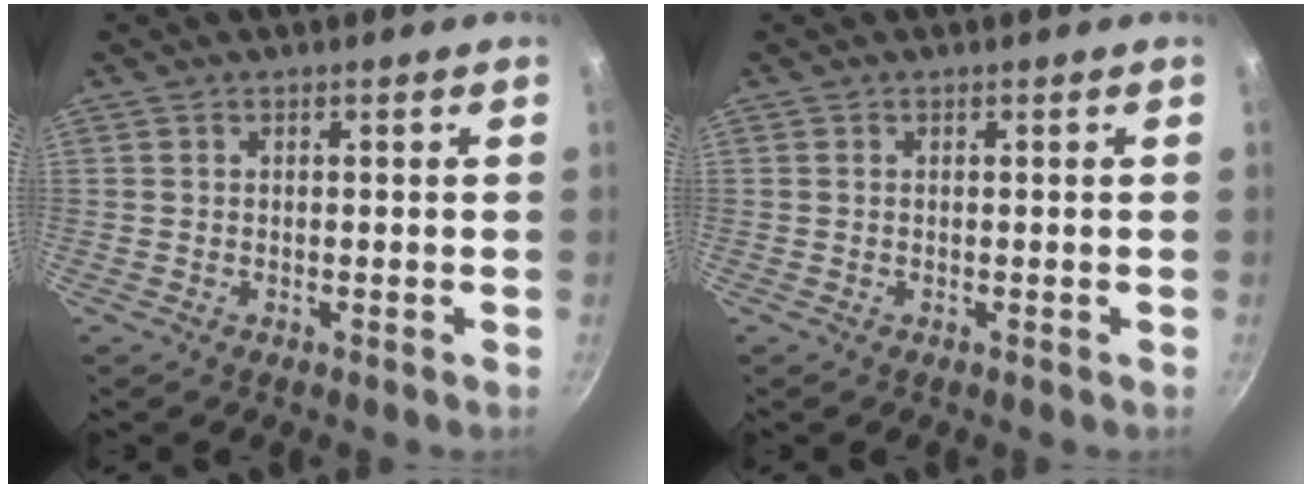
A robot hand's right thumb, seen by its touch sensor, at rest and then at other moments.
{"total": 0.0}